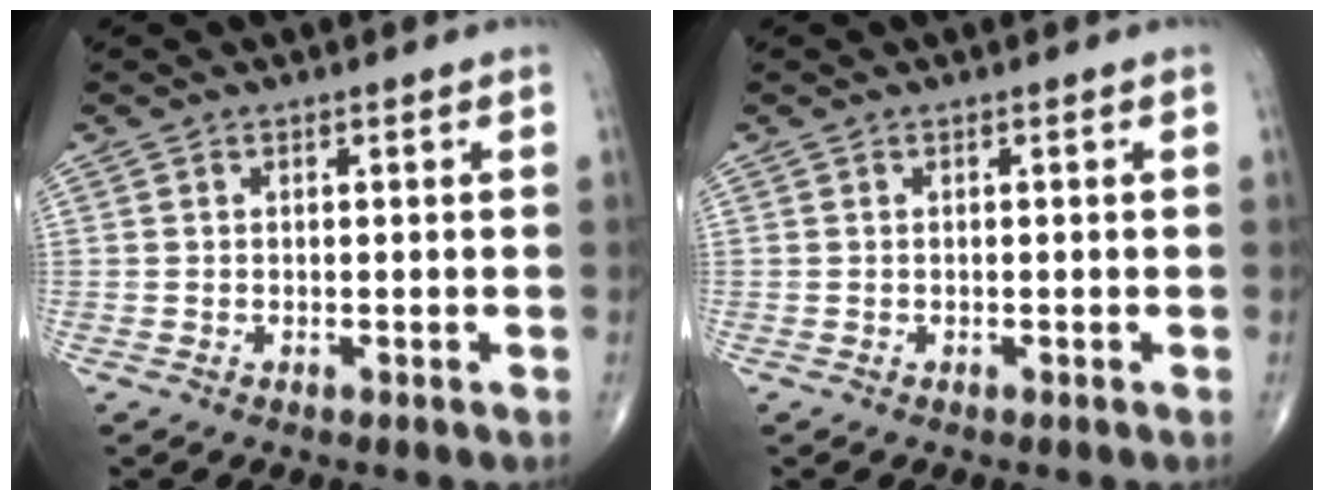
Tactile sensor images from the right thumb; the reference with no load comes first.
{"total": 0.0}